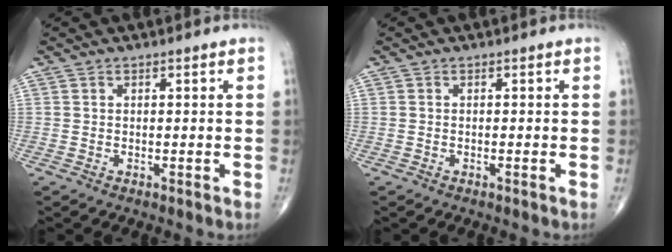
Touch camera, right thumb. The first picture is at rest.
{"total": 0.0}